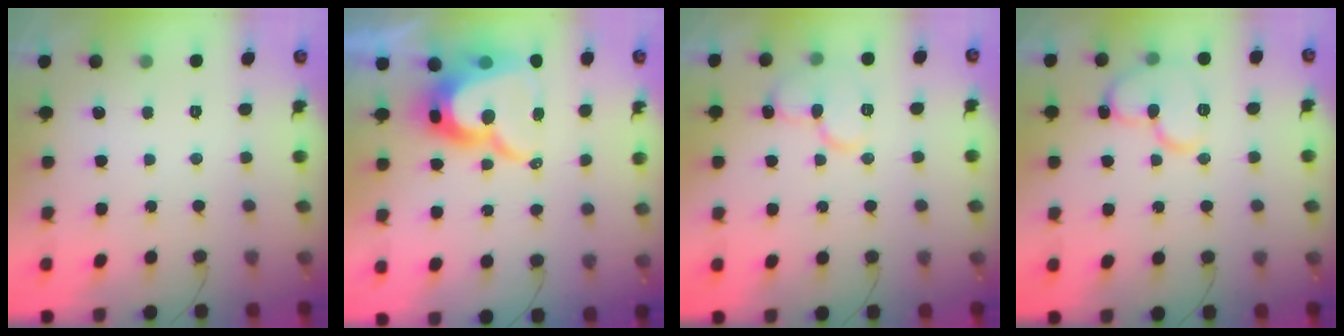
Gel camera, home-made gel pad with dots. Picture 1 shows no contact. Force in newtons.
{"total": 17.9, "press": 17.8, "slide": 1.5}
{"total": 11.3, "press": 11.2, "slide": 1.5}
{"total": 12.7, "press": 12.6, "slide": 2.0}